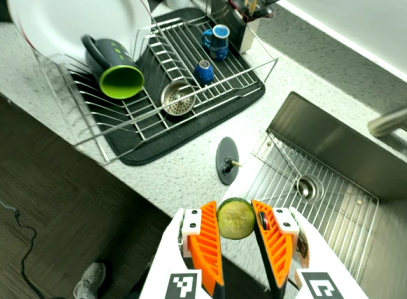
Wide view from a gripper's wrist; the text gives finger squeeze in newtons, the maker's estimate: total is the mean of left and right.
{"total": 7.2, "left": 7.2, "right": 7.2}